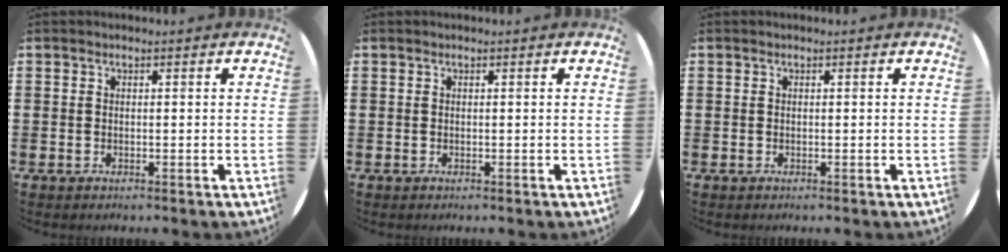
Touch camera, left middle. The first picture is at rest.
{"total": 0.0}
{"total": 0.0}